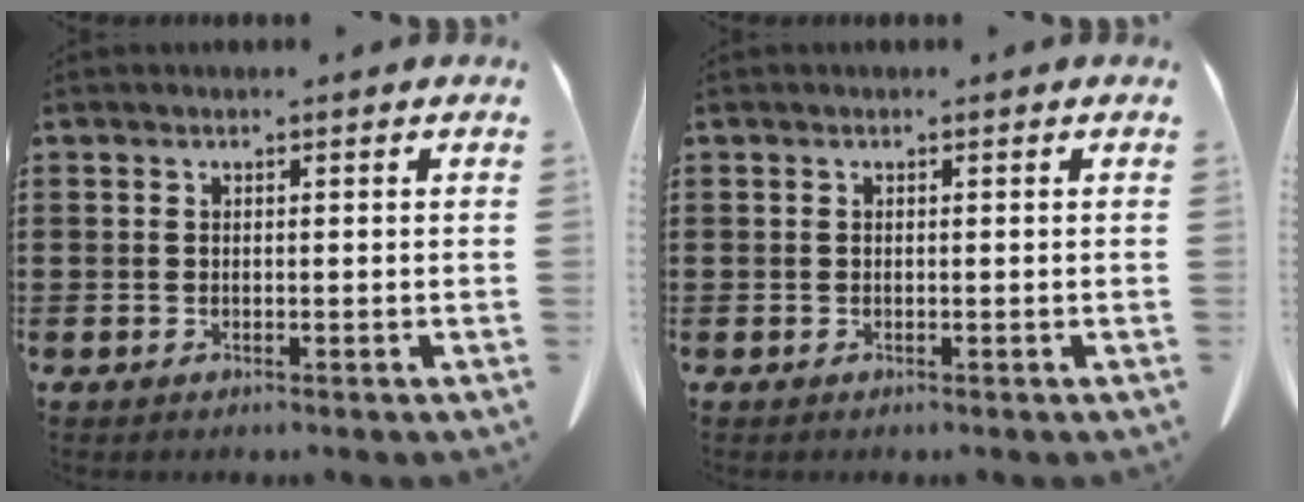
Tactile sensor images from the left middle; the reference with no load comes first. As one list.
[{"total": 0.0}]